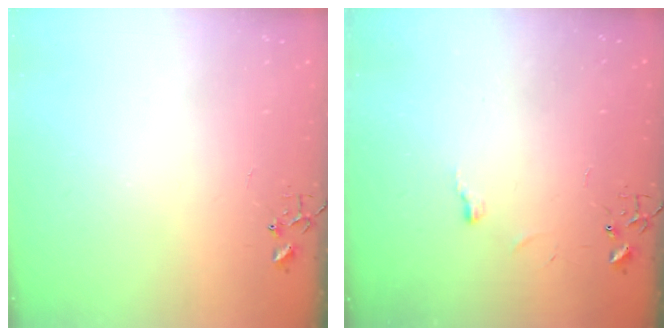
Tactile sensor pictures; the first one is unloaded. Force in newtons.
{"total": 3.8, "press": 3.8, "slide": 0.5}